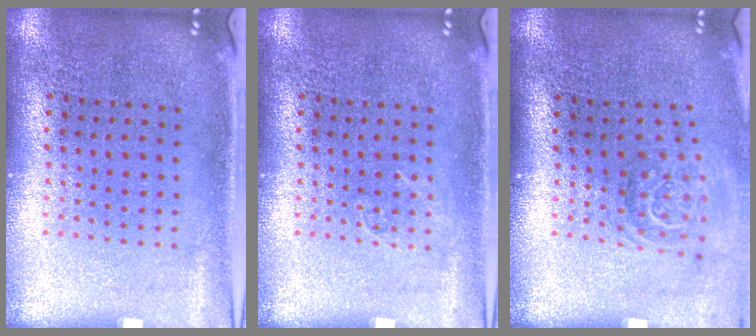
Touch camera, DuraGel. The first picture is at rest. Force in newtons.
{"total": 0.6, "press": 0.5, "slide": 0.2}
{"total": 1.6, "press": 1.1, "slide": 1.1}